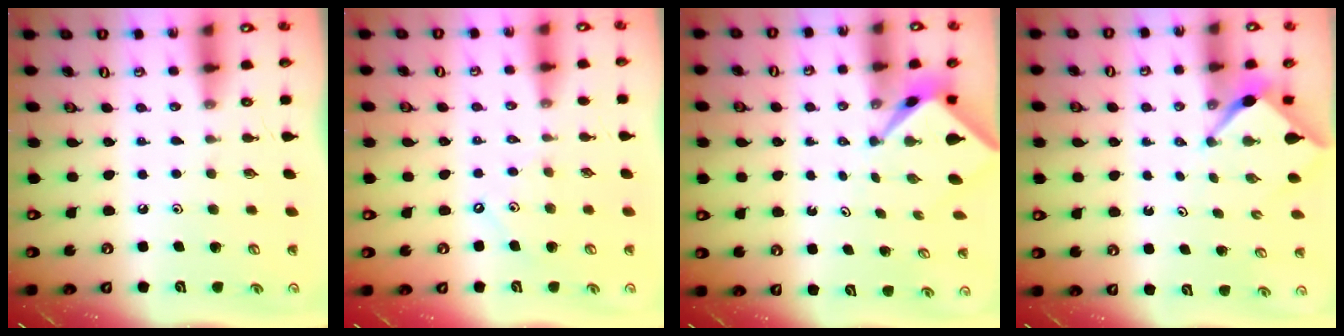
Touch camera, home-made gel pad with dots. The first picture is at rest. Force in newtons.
{"total": 3.3, "press": 3.3, "slide": 0.4}
{"total": 2.5, "press": 2.5, "slide": 0.2}
{"total": 2.4, "press": 2.4, "slide": 0.2}